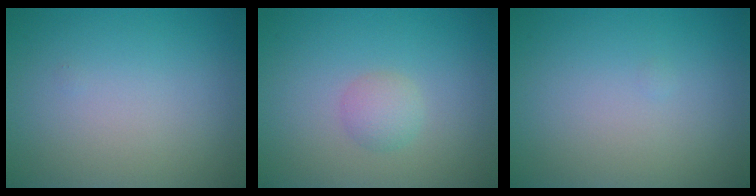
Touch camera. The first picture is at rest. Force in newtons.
{"total": 1.6, "press": 1.6, "slide": 0.1}
{"total": 0.0}